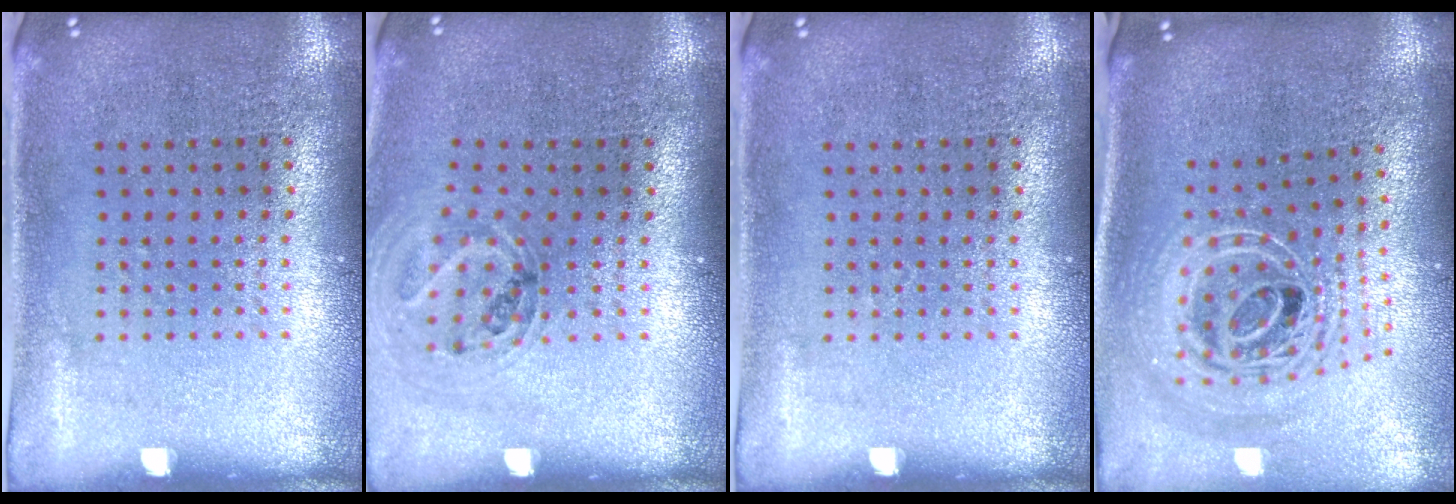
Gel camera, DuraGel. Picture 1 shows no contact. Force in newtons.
{"total": 1.1, "press": 1.1, "slide": 0.2}
{"total": 0.0}
{"total": 2.7, "press": 1.8, "slide": 2.0}